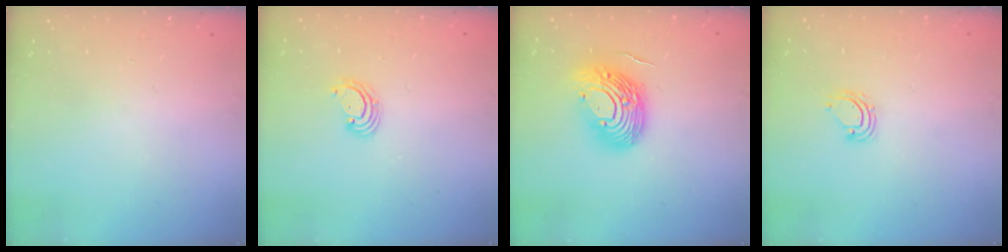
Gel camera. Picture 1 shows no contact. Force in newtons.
{"total": 2.6, "press": 2.6, "slide": 0.2}
{"total": 14.5, "press": 14.4, "slide": 1.9}
{"total": 4.9, "press": 4.9, "slide": 0.4}